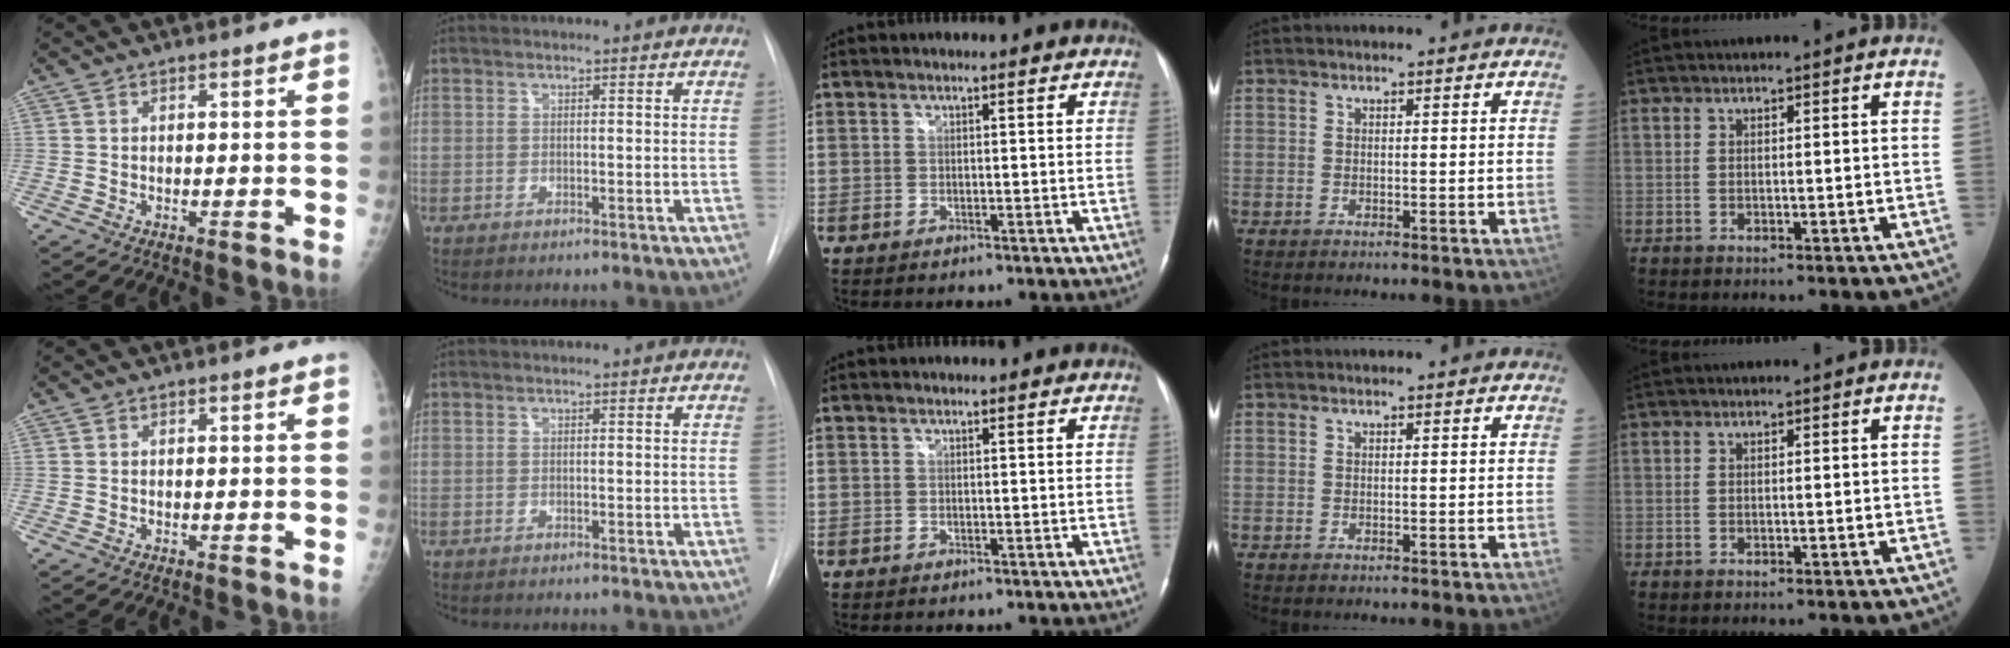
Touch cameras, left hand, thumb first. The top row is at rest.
{}